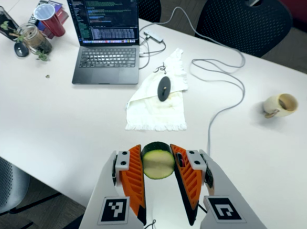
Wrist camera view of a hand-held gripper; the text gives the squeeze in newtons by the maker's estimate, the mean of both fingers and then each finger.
{"total": 12.5, "left": 12.5, "right": 12.5}